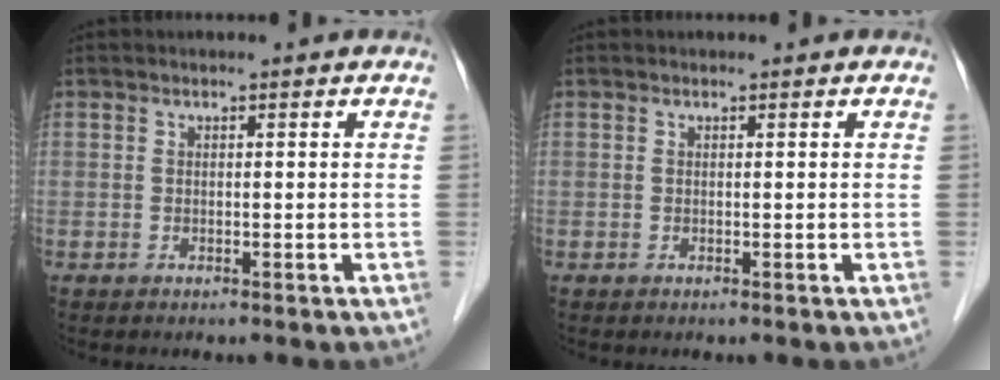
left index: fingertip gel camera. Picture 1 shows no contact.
{"total": 0.0}